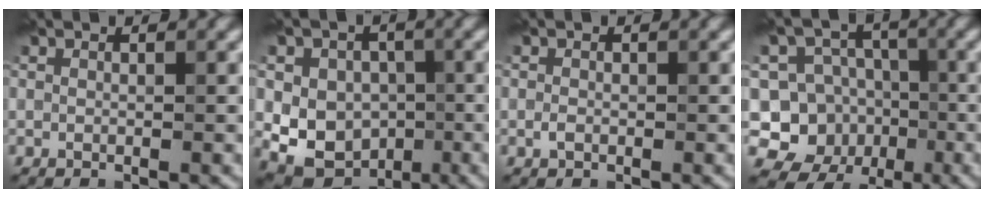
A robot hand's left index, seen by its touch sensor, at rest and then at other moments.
{"total": 7.9, "force": [-0.5, 6.8, 4.0], "torque": [-0.044, 0.002, -0.028]}
{"total": 0.7, "force": [-0.2, 0.5, 0.5], "torque": [-0.010, 0.000, -0.005]}
{"total": 7.3, "force": [-1.8, 6.8, 2.0], "torque": [-0.014, 0.006, -0.052]}